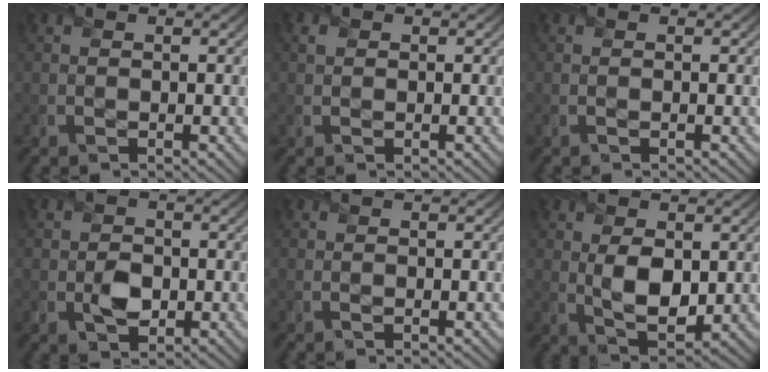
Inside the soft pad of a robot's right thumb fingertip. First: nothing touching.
{"total": 1.1, "force": [0.3, 1.0, 0.5], "torque": [-0.010, 0.000, 0.003]}
{"total": 0.0}
{"total": 3.4, "force": [-0.7, 2.7, 1.9], "torque": [-0.036, -0.008, -0.016]}
{"total": 0.0}
{"total": 5.9, "force": [0.5, 3.7, 4.6], "torque": [-0.099, -0.011, 0.015]}